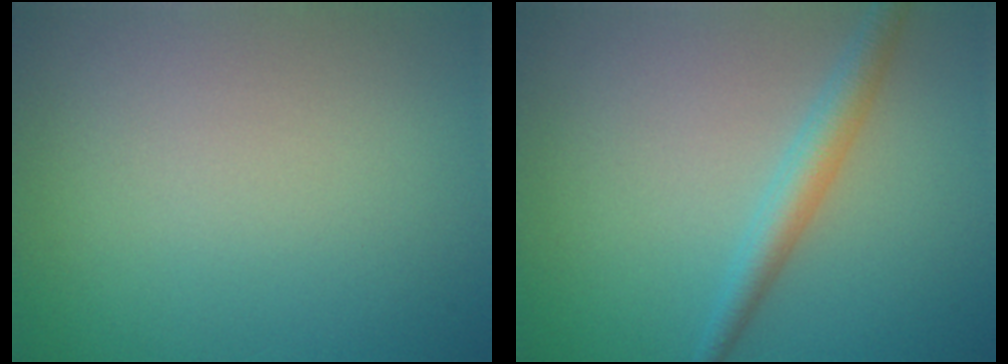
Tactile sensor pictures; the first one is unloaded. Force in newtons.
{"total": 2.6, "press": 2.6, "slide": 0.0}